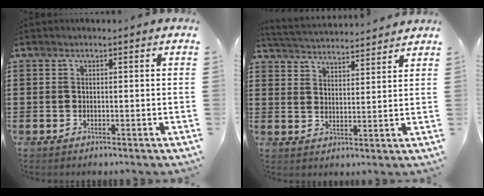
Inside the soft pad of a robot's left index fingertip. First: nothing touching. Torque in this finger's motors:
{"motor_torque": [0.01, 0.01, -0.02, -0.02]}